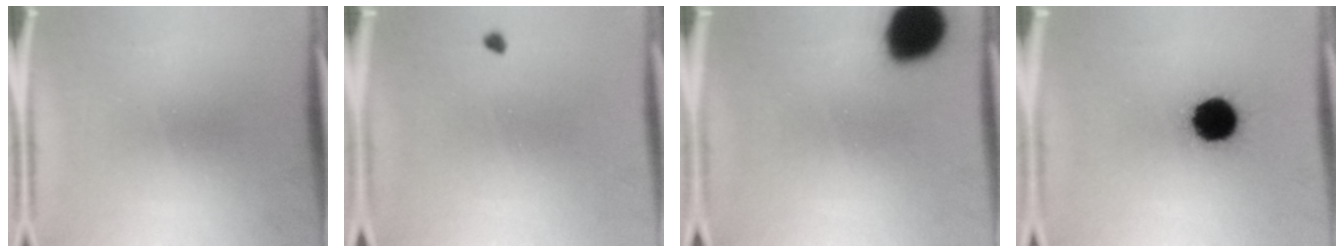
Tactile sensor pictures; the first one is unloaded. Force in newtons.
{"total": 0.7}
{"total": 16.6}
{"total": 12.6}